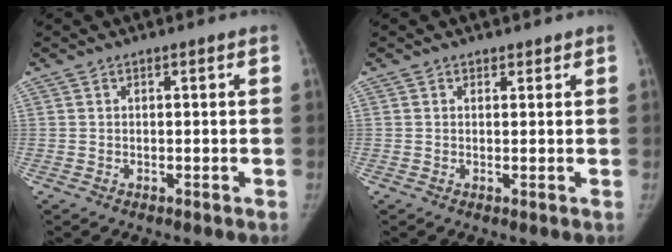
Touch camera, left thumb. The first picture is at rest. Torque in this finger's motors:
{"motor_torque": [-0.22, -0.20, -0.39, 0.23, -0.03]}